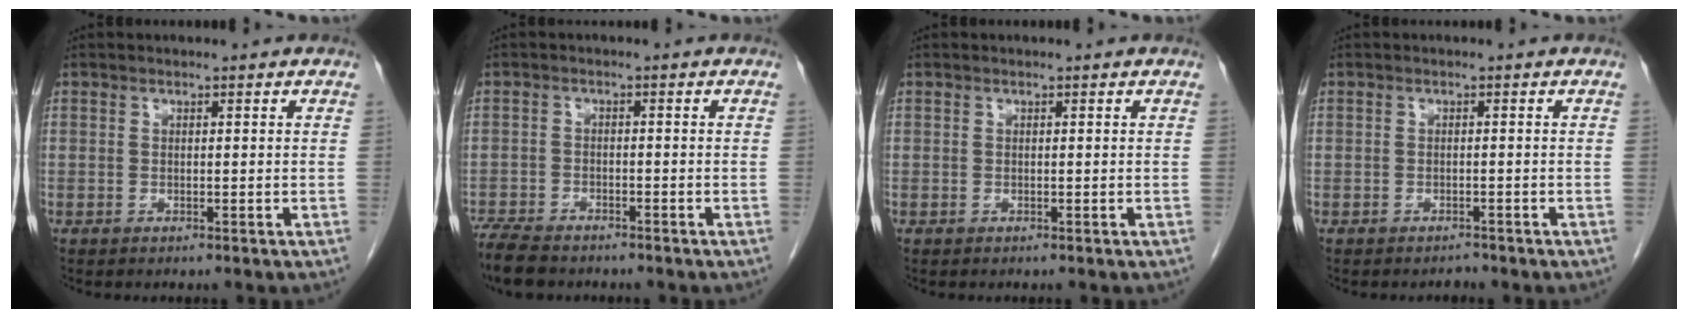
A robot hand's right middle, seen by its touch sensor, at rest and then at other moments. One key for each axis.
{"total": 6.9, "fx": -5.8, "fy": 2.2, "fz": 2.8, "tx": -0.045, "ty": -0.013, "tz": -0.099}
{"total": 0.0}
{"total": 1.0, "fx": -0.9, "fy": 0.3, "fz": 0.1, "tx": -0.003, "ty": 0.000, "tz": -0.013}